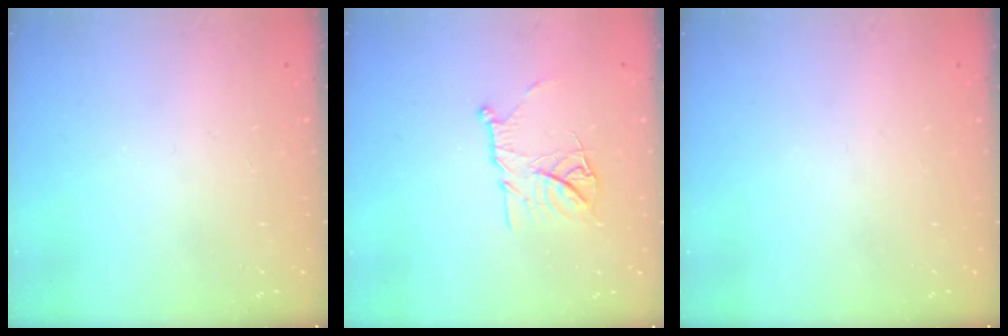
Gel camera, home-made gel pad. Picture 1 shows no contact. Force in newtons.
{"total": 11.7, "press": 11.6, "slide": 1.0}
{"total": 0.0}